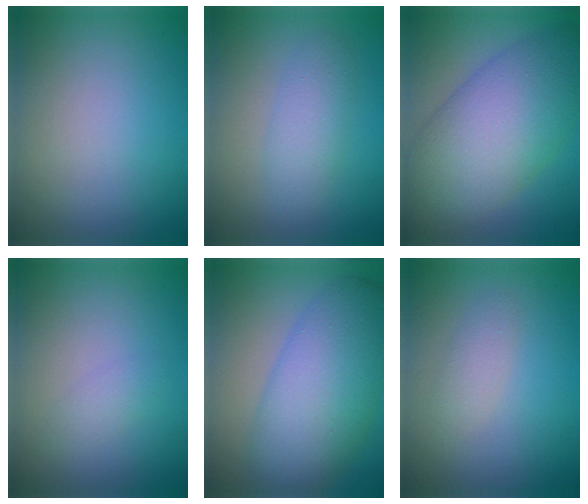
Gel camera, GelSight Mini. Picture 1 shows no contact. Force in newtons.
{"total": 2.7, "press": 2.7, "slide": 0.1}
{"total": 11.6, "press": 11.6, "slide": 0.2}
{"total": 1.1, "press": 1.1, "slide": 0.0}
{"total": 9.0, "press": 9.0, "slide": 0.2}
{"total": 1.4, "press": 1.4, "slide": 0.1}